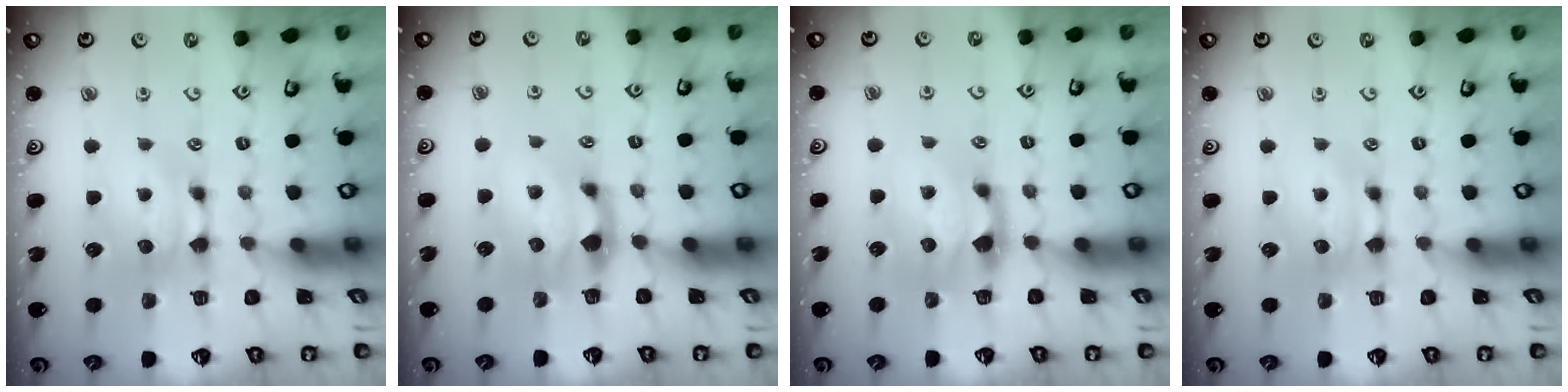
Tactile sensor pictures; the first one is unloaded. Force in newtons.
{"total": 2.0, "press": 1.5, "slide": 1.4}
{"total": 1.5, "press": 1.2, "slide": 0.9}
{"total": 0.0}